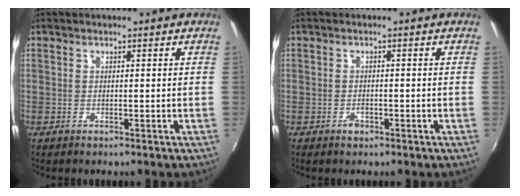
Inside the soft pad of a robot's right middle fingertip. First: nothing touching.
{"total": 1.5, "force": [-1.0, 0.9, 0.6], "torque": [-0.011, -0.001, -0.016]}